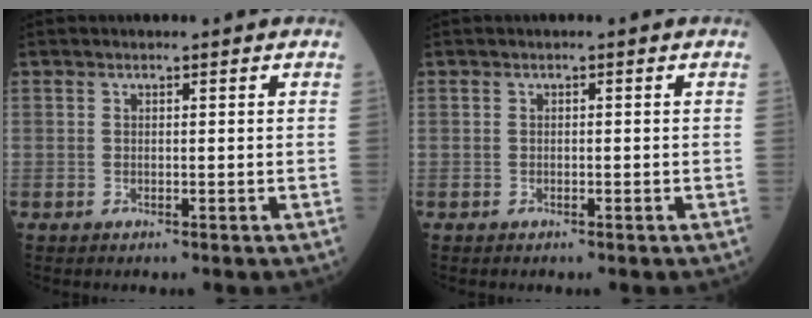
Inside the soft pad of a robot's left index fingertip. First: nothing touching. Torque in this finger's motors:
{"motor_torque": [-0.05, 0.04, 0.00, 0.00]}